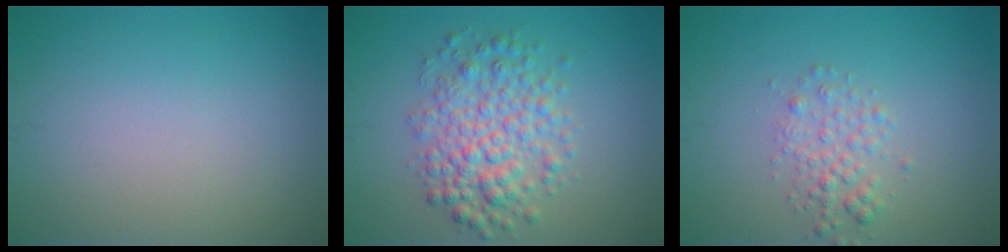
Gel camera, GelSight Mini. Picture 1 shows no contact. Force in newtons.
{"total": 5.1, "press": 5.1, "slide": 0.1}
{"total": 2.1, "press": 2.1, "slide": 0.1}